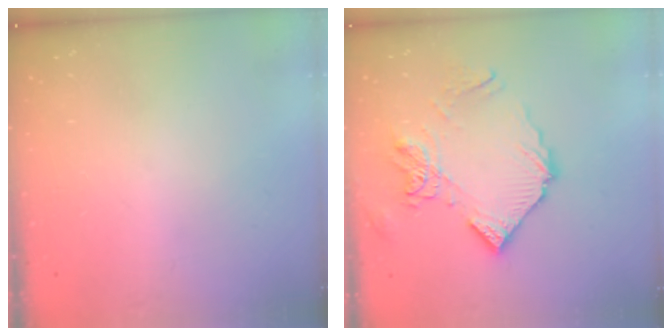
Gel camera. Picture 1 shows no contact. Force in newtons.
{"total": 13.4, "press": 13.3, "slide": 1.5}